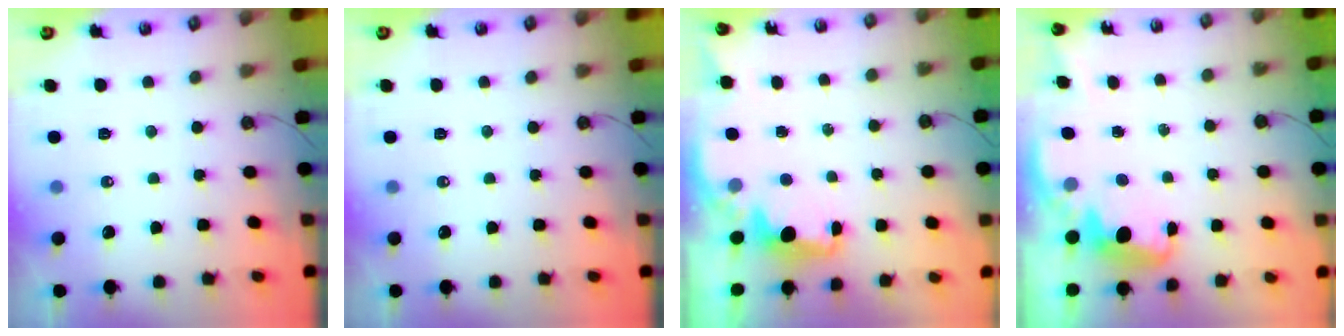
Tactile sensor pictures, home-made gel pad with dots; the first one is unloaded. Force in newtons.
{"total": 0.0}
{"total": 2.5, "press": 2.3, "slide": 0.8}
{"total": 2.6, "press": 2.6, "slide": 0.5}